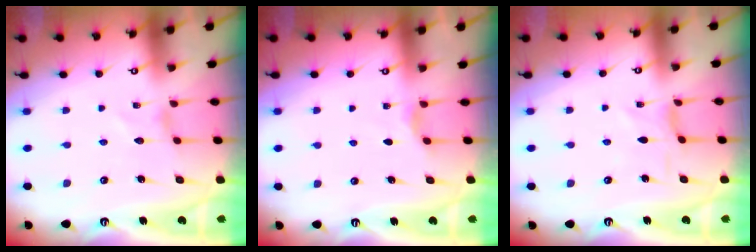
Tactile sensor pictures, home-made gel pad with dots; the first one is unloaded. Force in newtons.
{"total": 2.4, "press": 2.4, "slide": 0.4}
{"total": 0.9, "press": 0.8, "slide": 0.4}